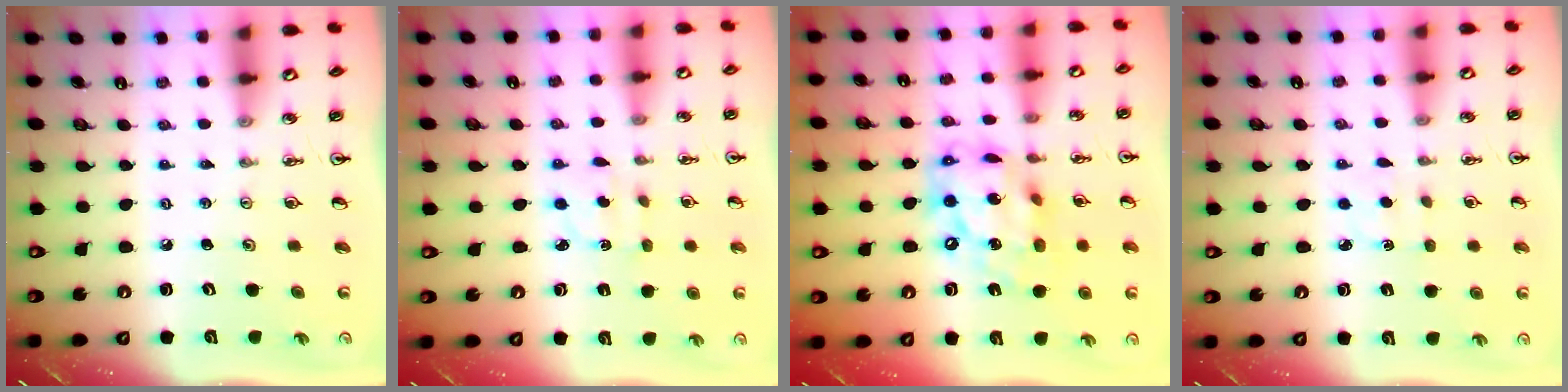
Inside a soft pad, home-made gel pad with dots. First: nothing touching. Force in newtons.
{"total": 2.7, "press": 2.6, "slide": 0.6}
{"total": 16.6, "press": 16.6, "slide": 1.5}
{"total": 2.3, "press": 2.3, "slide": 0.3}